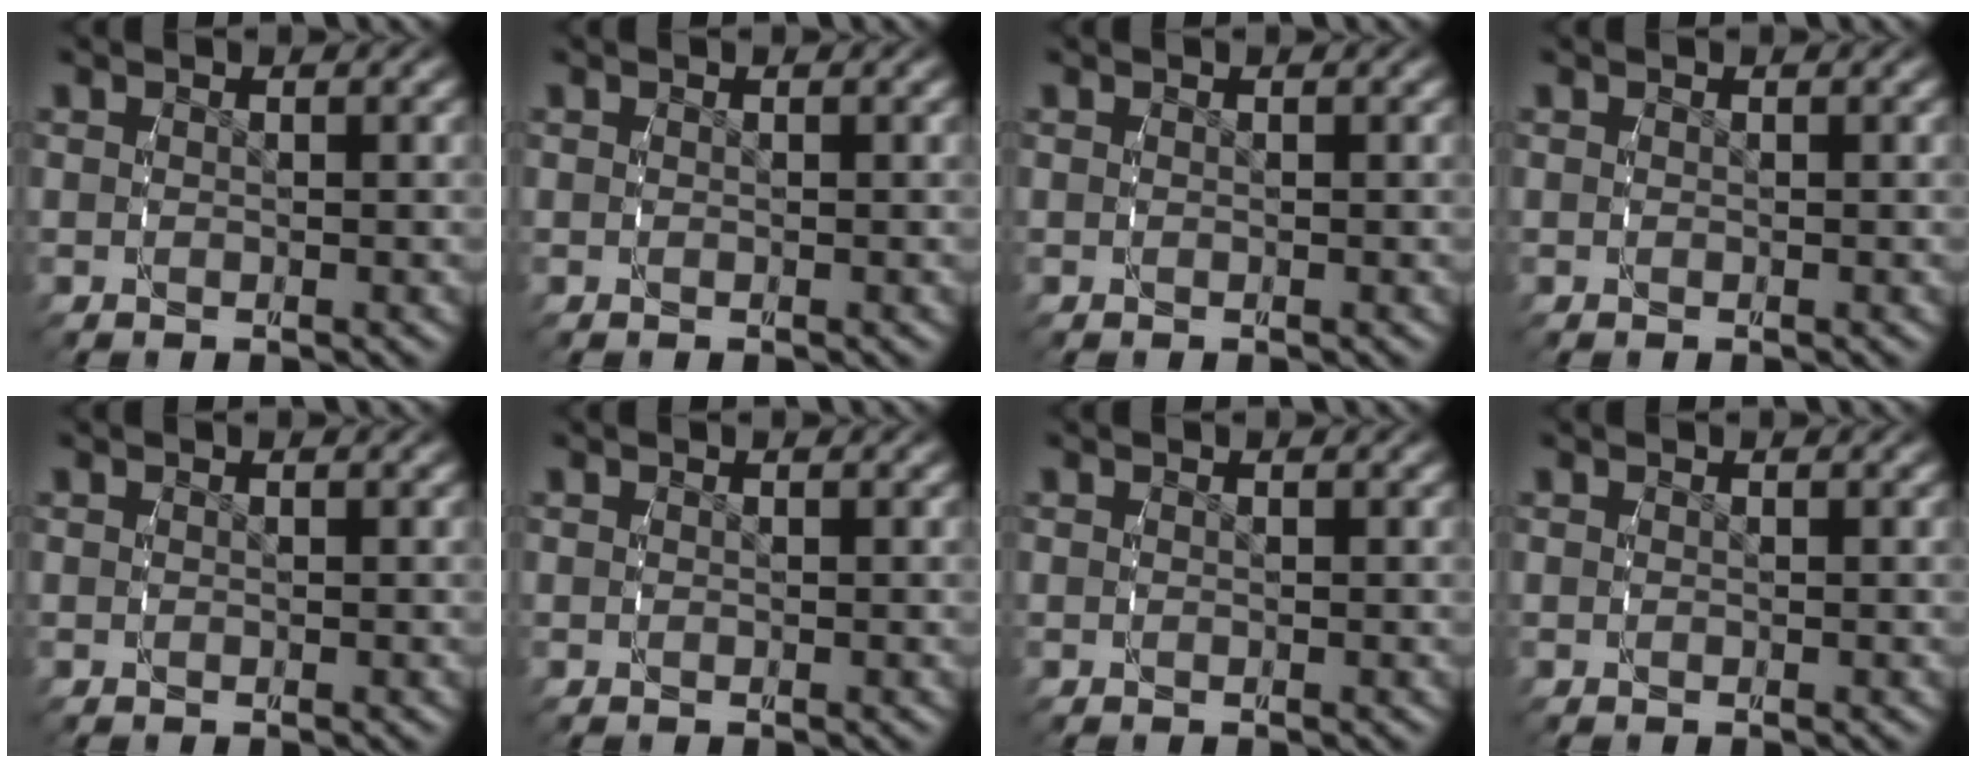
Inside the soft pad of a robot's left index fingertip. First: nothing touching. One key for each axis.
{"total": 0.0}
{"total": 0.0}
{"total": 0.0}
{"total": 0.0}
{"total": 0.0}
{"total": 0.0}
{"total": 0.0}